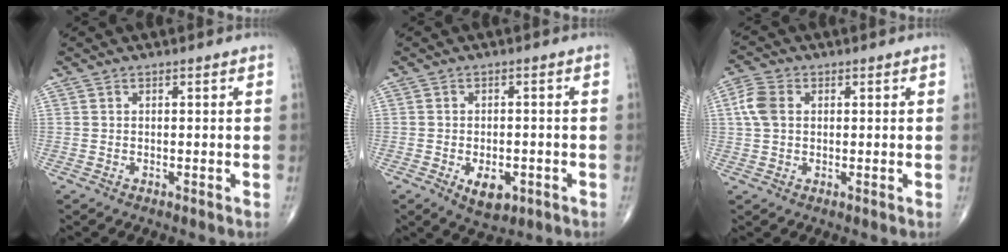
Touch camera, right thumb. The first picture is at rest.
{"total": 5.4, "force": [-2.1, 3.0, 4.0], "torque": [-0.054, 0.002, -0.023]}
{"total": 5.2, "force": [0.9, 3.7, 3.5], "torque": [-0.082, 0.010, 0.014]}